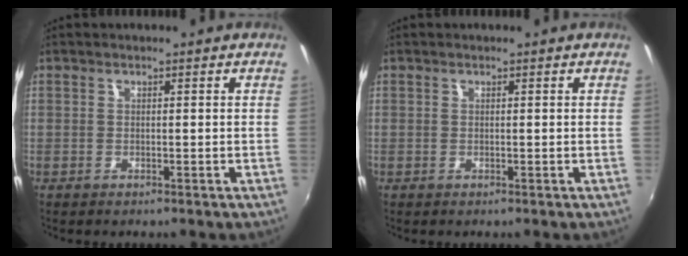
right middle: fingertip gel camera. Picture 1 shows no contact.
{"total": 0.0}